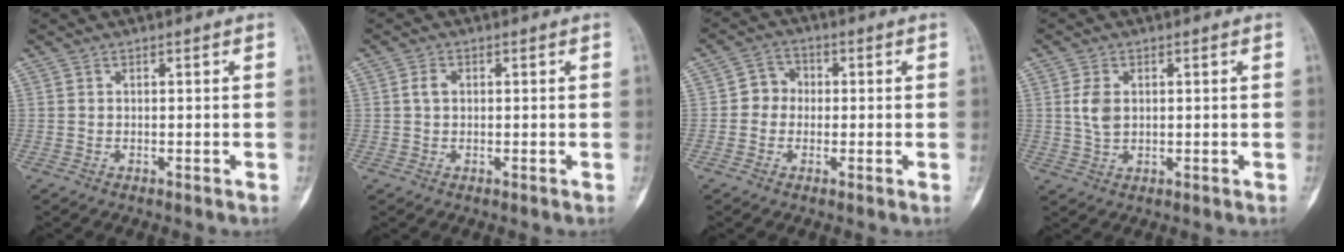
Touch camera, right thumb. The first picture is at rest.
{"total": 2.0, "force": [0.3, 1.4, 1.4], "torque": [-0.027, 0.007, 0.005]}
{"total": 4.4, "force": [-0.2, 4.0, 1.9], "torque": [-0.005, 0.013, -0.016]}
{"total": 4.1, "force": [0.7, 2.6, 3.0], "torque": [-0.058, -0.001, 0.017]}